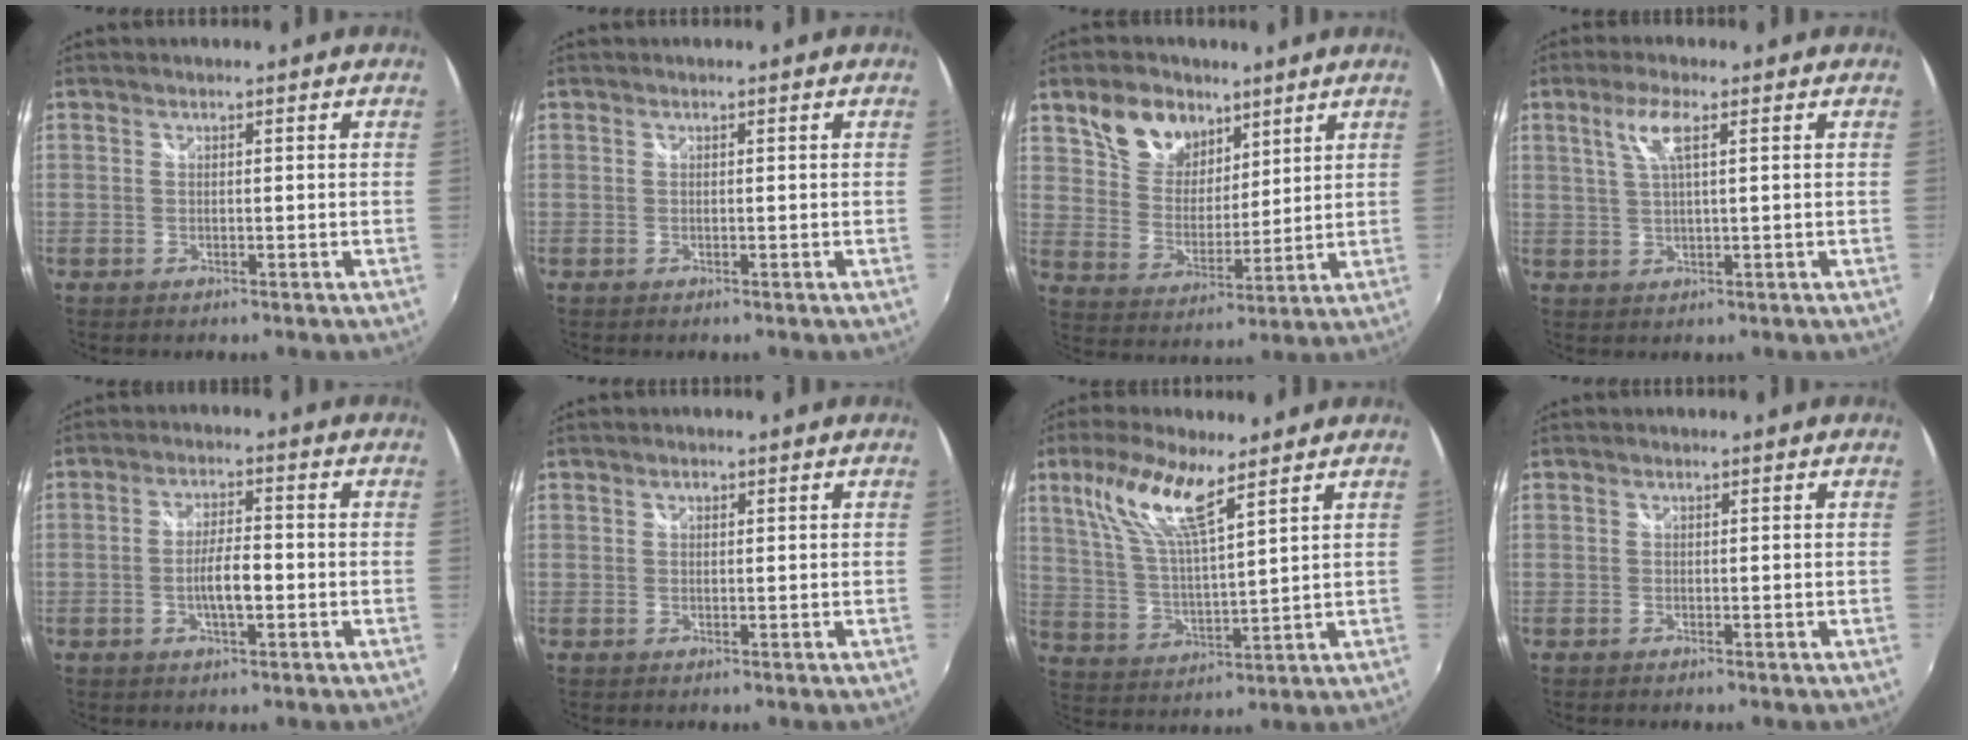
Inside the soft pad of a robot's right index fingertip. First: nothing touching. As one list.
[{"total": 0.0}, {"total": 11.4, "force": [7.4, 7.1, 5.0], "torque": [-0.098, 0.022, 0.144]}, {"total": 4.7, "force": [1.9, 0.5, 4.3], "torque": [-0.087, 0.003, 0.038]}, {"total": 5.1, "force": [-1.5, 1.4, 4.7], "torque": [-0.086, 0.001, -0.023]}, {"total": 0.7, "force": [0.3, 0.5, 0.3], "torque": [-0.003, 0.002, 0.005]}, {"total": 11.9, "force": [7.3, 2.7, 9.0], "torque": [-0.177, 0.007, 0.147]}, {"total": 0.0}]